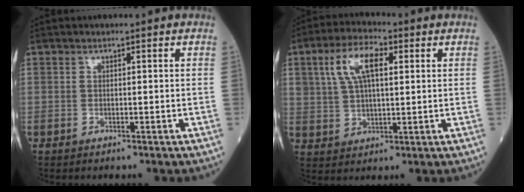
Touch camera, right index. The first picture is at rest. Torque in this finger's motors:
{"motor_torque": [0.36, 0.19, 0.25, 0.10]}